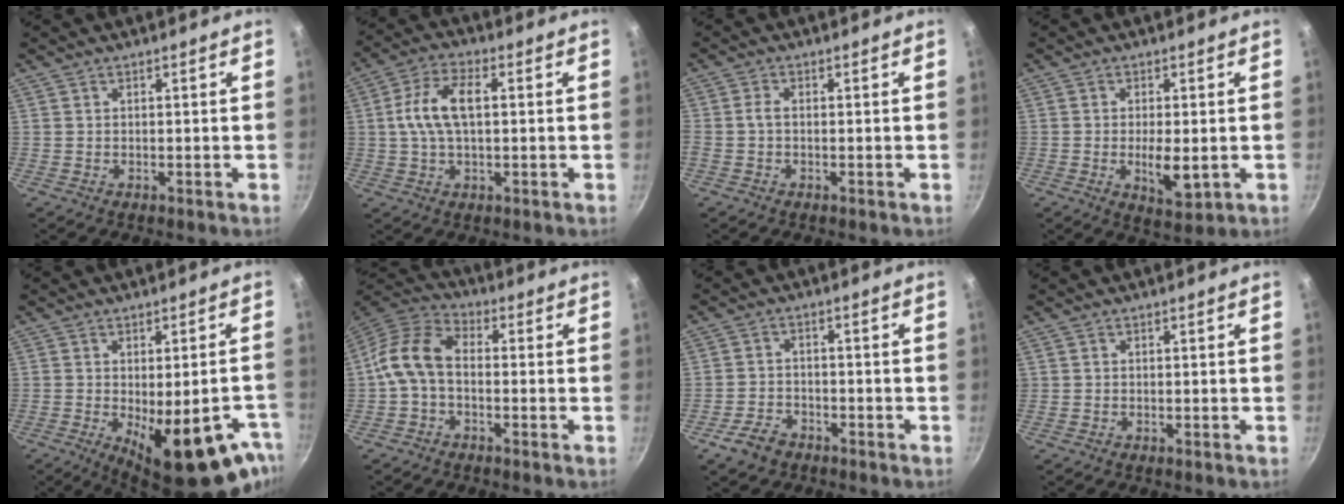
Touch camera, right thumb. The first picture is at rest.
{"total": 9.6, "force": [1.1, 4.8, 8.3], "torque": [-0.167, 0.018, 0.018]}
{"total": 1.8, "force": [-0.4, 0.9, 1.6], "torque": [-0.036, 0.001, -0.011]}
{"total": 6.2, "force": [-1.0, 2.6, 5.6], "torque": [-0.086, -0.012, -0.011]}
{"total": 18.9, "force": [-8.5, 6.9, 15.5], "torque": [-0.146, 0.011, -0.098]}
{"total": 10.6, "force": [-0.8, 6.7, 8.1], "torque": [-0.159, 0.032, -0.029]}
{"total": 4.7, "force": [-3.2, 2.9, 2.0], "torque": [-0.039, 0.017, -0.055]}
{"total": 0.0}